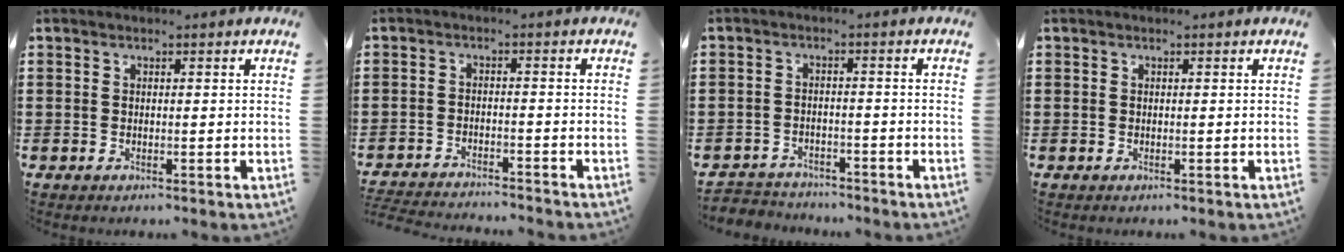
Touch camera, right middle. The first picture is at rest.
{"total": 3.3, "force": [-3.3, 0.0, 0.1], "torque": [-0.013, -0.004, -0.072]}
{"total": 3.1, "force": [-3.0, 0.7, -0.5], "torque": [-0.001, -0.002, -0.067]}
{"total": 0.0}